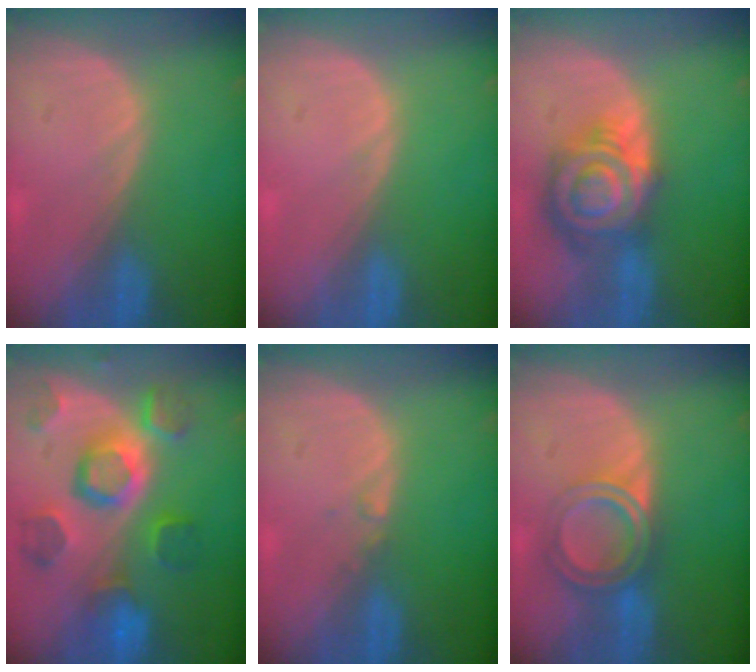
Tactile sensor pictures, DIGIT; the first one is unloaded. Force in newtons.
{"total": 0.5, "press": 0.1, "slide": 0.5}
{"total": 9.2, "press": 9.2, "slide": 0.6}
{"total": 11.3, "press": 10.0, "slide": 5.4}
{"total": 0.6, "press": 0.6, "slide": 0.2}
{"total": 6.4, "press": 5.4, "slide": 3.5}